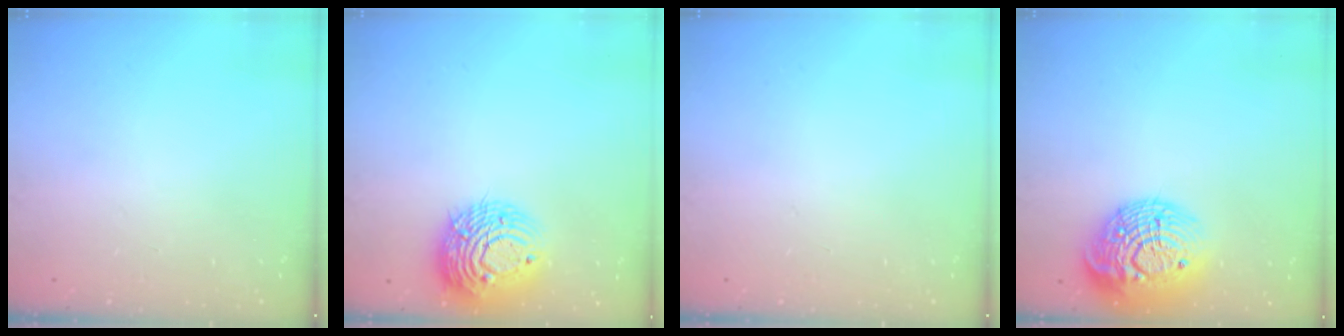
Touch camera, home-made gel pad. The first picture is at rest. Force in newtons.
{"total": 13.2, "press": 13.1, "slide": 1.4}
{"total": 0.0}
{"total": 20.4, "press": 20.4, "slide": 1.1}